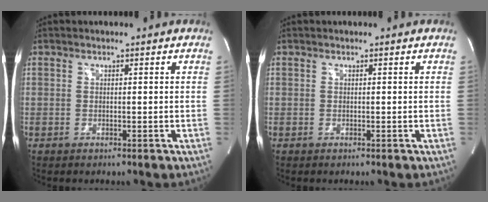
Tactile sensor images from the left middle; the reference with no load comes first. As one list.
[{"total": 0.0}]